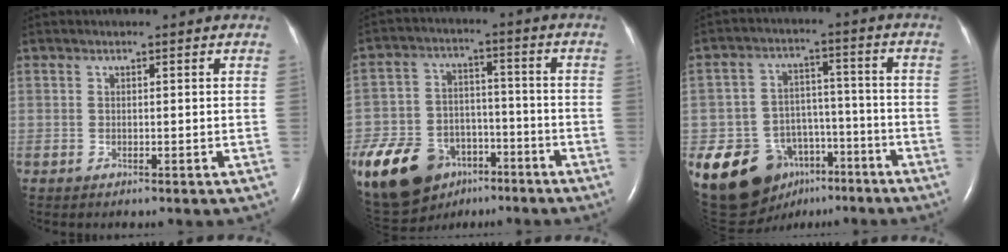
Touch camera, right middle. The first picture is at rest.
{"total": 21.5, "force": [-12.5, 14.0, 10.5], "torque": [-0.267, 0.011, -0.203]}
{"total": 15.6, "force": [-8.5, 11.6, 6.2], "torque": [-0.109, 0.044, -0.122]}